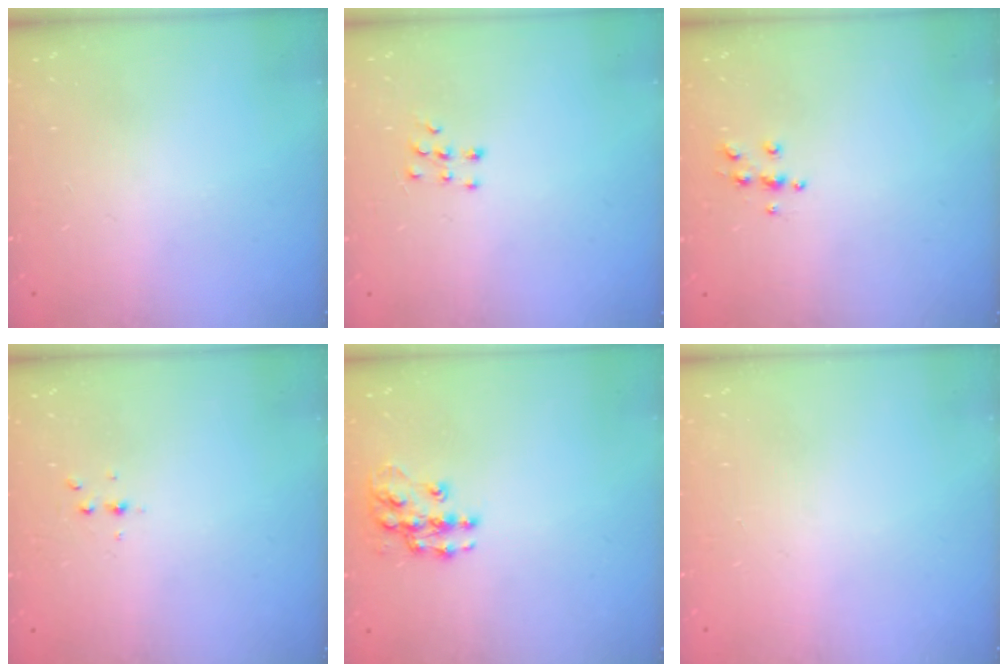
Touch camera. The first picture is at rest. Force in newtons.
{"total": 6.0, "press": 6.0, "slide": 0.4}
{"total": 5.3, "press": 5.2, "slide": 0.5}
{"total": 4.0, "press": 3.6, "slide": 1.8}
{"total": 10.4, "press": 10.4, "slide": 0.5}
{"total": 0.0}